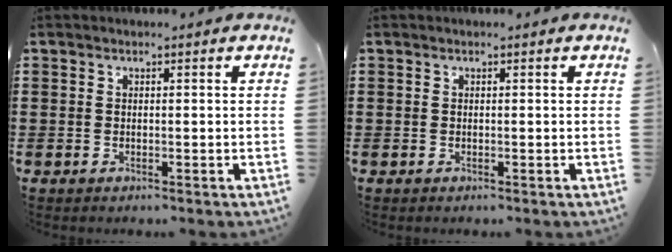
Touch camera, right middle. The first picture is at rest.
{"total": 0.0}